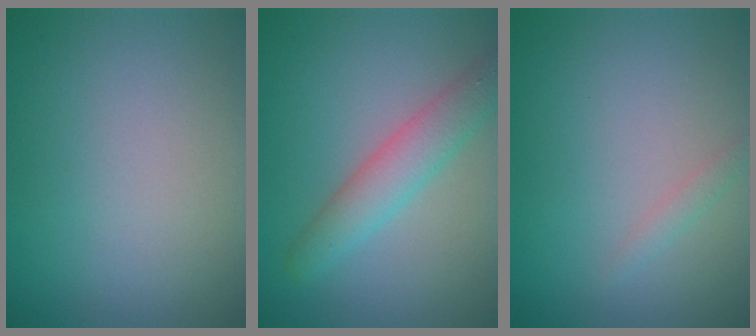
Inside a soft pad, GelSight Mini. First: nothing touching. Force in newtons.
{"total": 3.7, "press": 3.7, "slide": 0.1}
{"total": 0.9, "press": 0.9, "slide": 0.0}